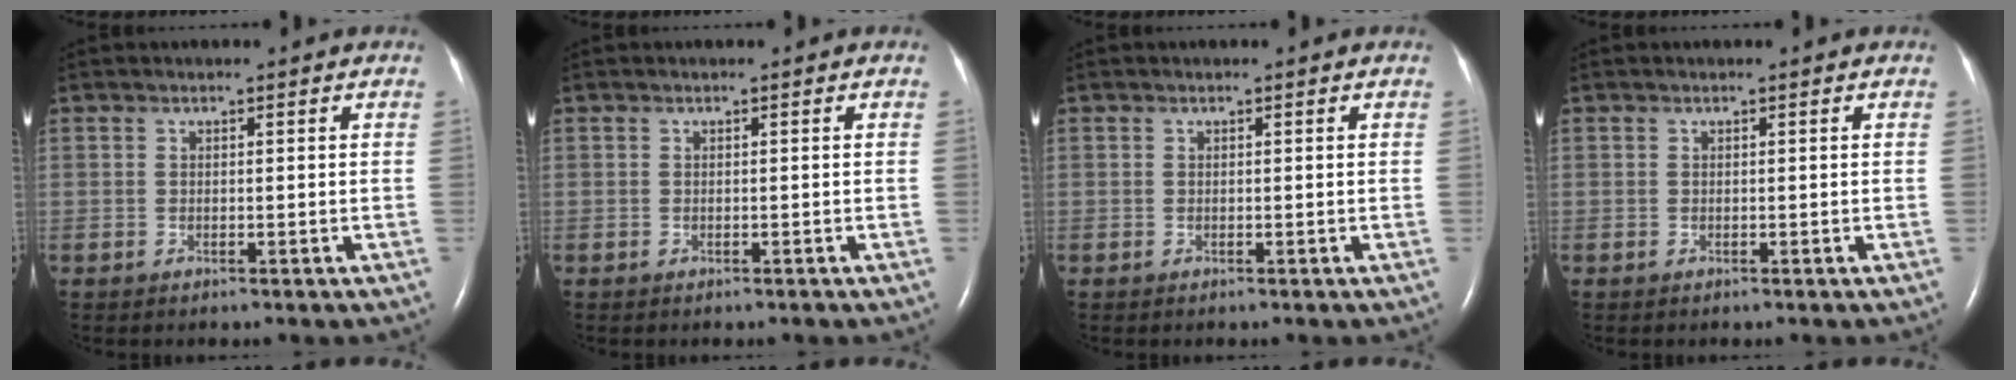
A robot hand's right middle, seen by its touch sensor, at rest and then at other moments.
{"total": 0.0}
{"total": 0.0}
{"total": 0.0}